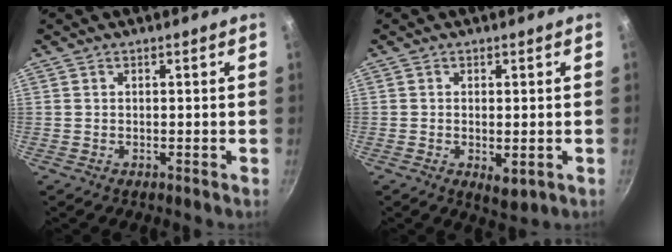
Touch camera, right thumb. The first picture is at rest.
{"total": 3.7, "force": [-0.8, 1.6, 3.2], "torque": [-0.053, -0.016, -0.009]}